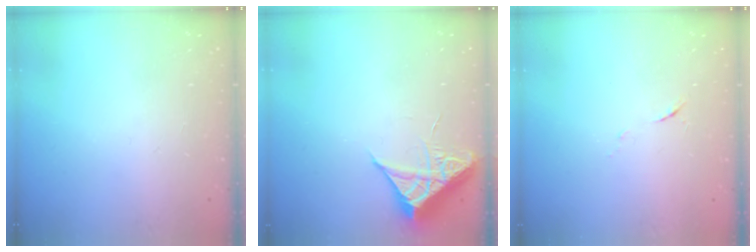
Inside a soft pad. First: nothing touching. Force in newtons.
{"total": 6.4, "press": 6.4, "slide": 0.4}
{"total": 5.2, "press": 5.1, "slide": 1.2}